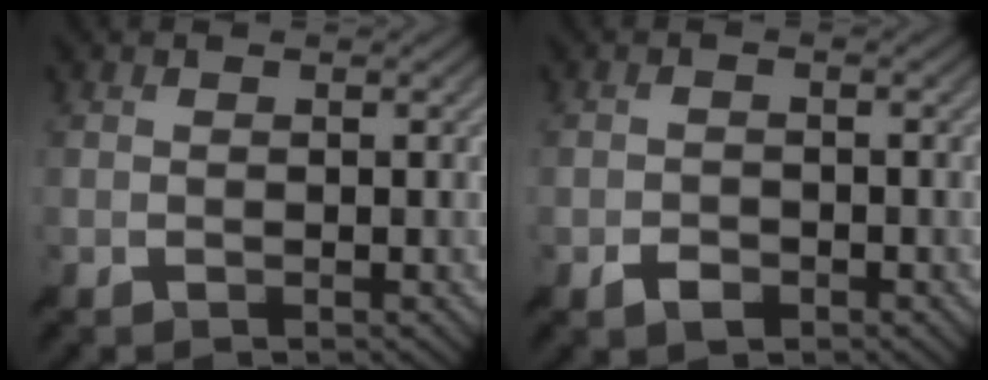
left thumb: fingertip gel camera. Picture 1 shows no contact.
{"total": 1.7, "force": [-0.6, 1.1, 1.1], "torque": [-0.020, 0.006, -0.012]}